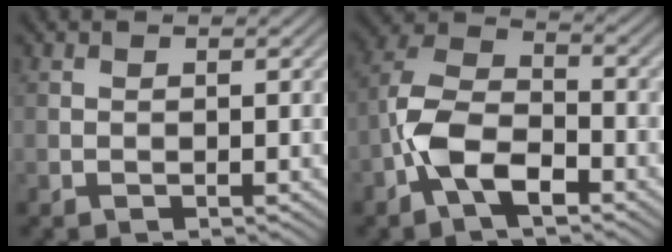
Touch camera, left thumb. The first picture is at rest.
{"total": 8.8, "force": [-4.0, 4.4, 6.5], "torque": [-0.130, 0.009, -0.097]}